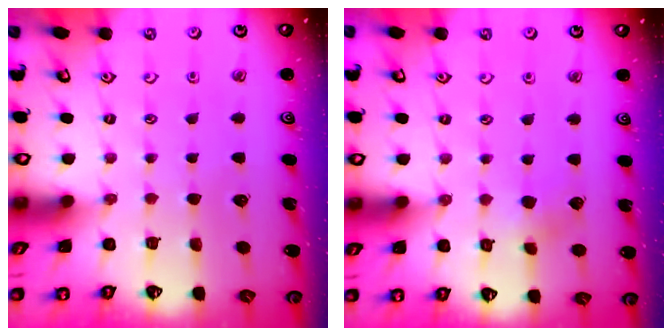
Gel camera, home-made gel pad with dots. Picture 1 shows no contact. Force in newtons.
{"total": 3.0, "press": 3.0, "slide": 0.3}